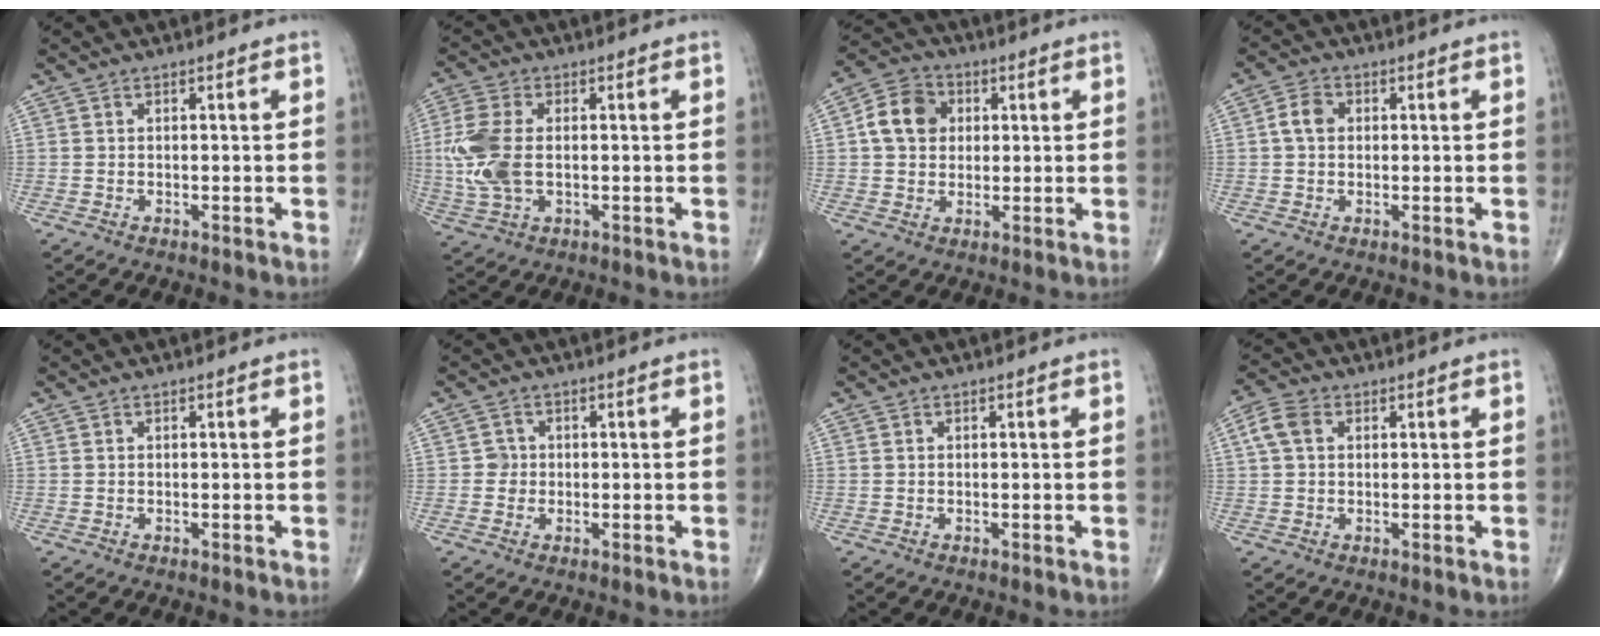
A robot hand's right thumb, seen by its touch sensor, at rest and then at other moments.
{"total": 10.1, "force": [-0.1, 5.9, 8.2], "torque": [-0.206, 0.001, -0.001]}
{"total": 8.7, "force": [1.4, 7.2, 4.7], "torque": [-0.068, 0.011, 0.016]}
{"total": 3.7, "force": [0.4, 2.9, 2.3], "torque": [-0.042, 0.009, 0.002]}
{"total": 0.0}
{"total": 1.9, "force": [-0.2, 1.9, 0.2], "torque": [0.009, 0.007, -0.008]}
{"total": 0.0}
{"total": 4.5, "force": [1.1, 3.2, 2.9], "torque": [-0.067, 0.012, 0.018]}